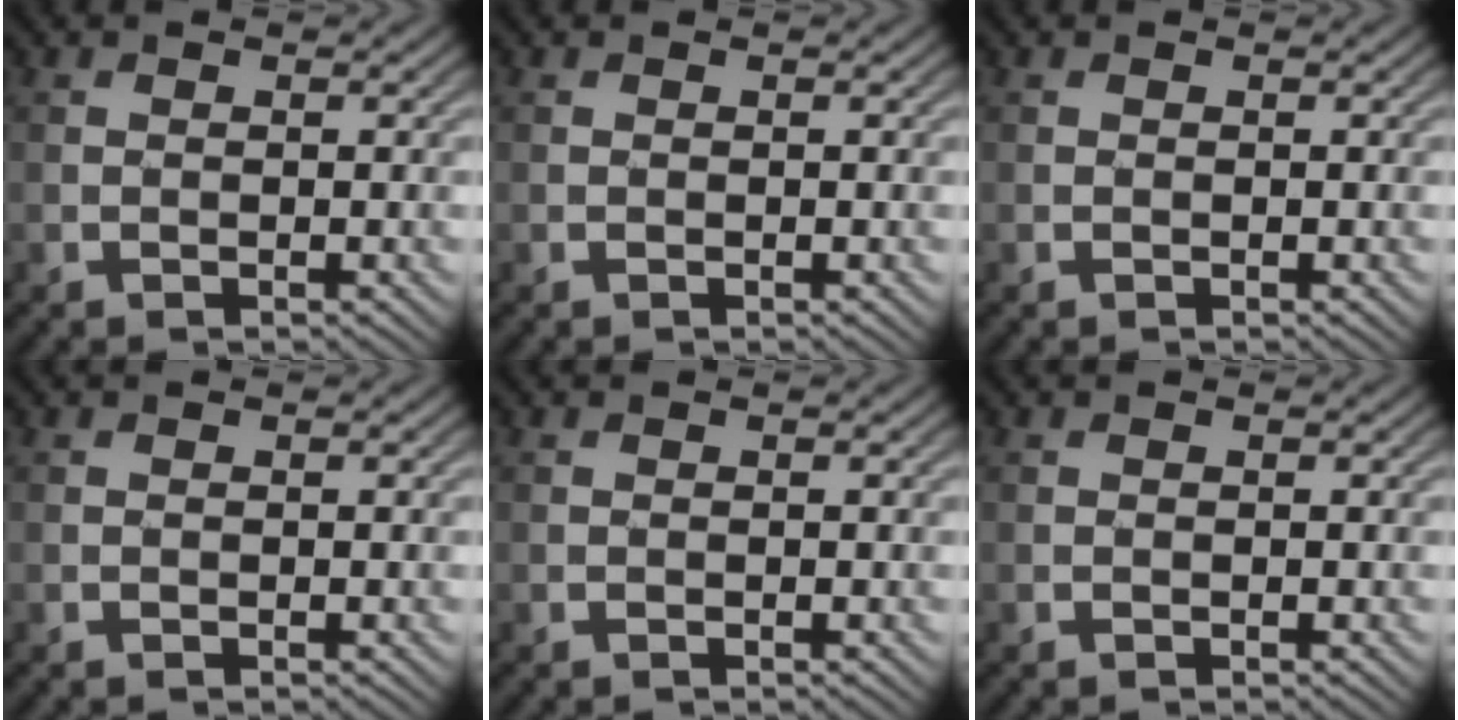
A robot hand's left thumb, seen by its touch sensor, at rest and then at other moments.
{"total": 0.0}
{"total": 0.0}
{"total": 0.0}
{"total": 0.0}
{"total": 0.0}